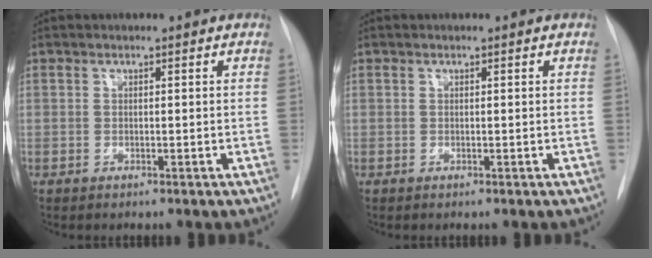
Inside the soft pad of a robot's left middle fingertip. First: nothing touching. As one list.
[{"total": 0.0}]